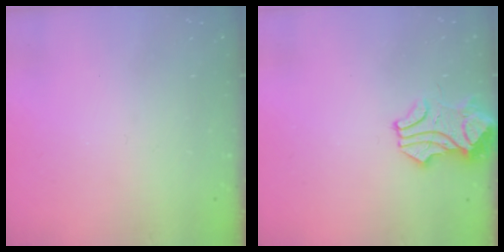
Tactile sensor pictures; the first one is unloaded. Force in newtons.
{"total": 1.7, "press": 1.5, "slide": 0.8}